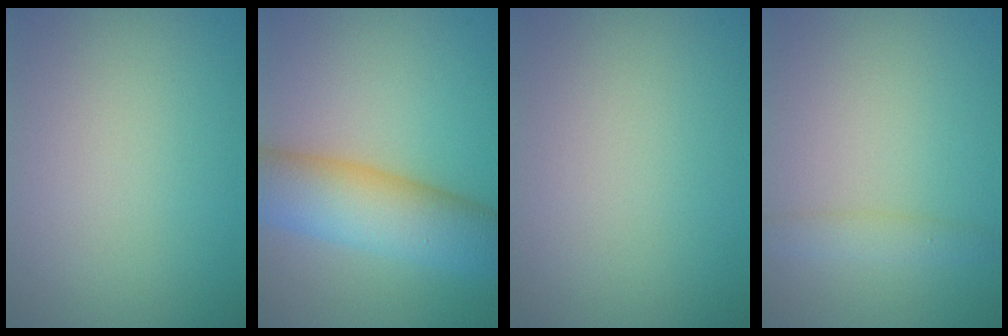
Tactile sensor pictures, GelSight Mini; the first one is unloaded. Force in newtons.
{"total": 8.6, "press": 8.6, "slide": 0.4}
{"total": 0.0}
{"total": 1.7, "press": 1.7, "slide": 0.2}